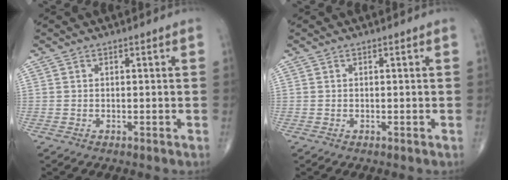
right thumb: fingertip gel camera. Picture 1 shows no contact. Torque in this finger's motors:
{"motor_torque": [0.00, 0.00, -0.04, 0.04, 0.00]}